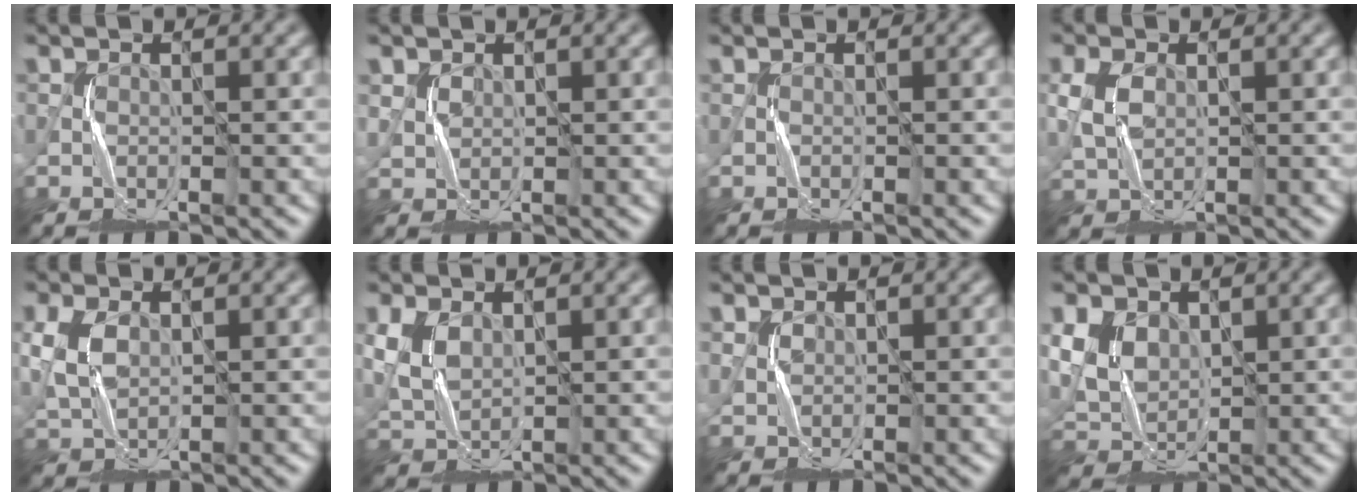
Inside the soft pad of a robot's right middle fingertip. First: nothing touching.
{"total": 1.2, "force": [0.8, 0.9, 0.1], "torque": [-0.008, -0.003, 0.019]}
{"total": 0.0}
{"total": 3.2, "force": [0.5, 2.2, 2.3], "torque": [-0.068, 0.003, 0.013]}
{"total": 4.2, "force": [0.7, 2.8, 3.1], "torque": [-0.089, 0.004, 0.016]}
{"total": 3.7, "force": [1.1, 2.4, 2.5], "torque": [-0.072, 0.002, 0.027]}
{"total": 0.8, "force": [0.5, 0.6, 0.0], "torque": [-0.004, -0.003, 0.015]}
{"total": 5.1, "force": [1.7, 3.7, 3.0], "torque": [-0.074, -0.001, 0.029]}